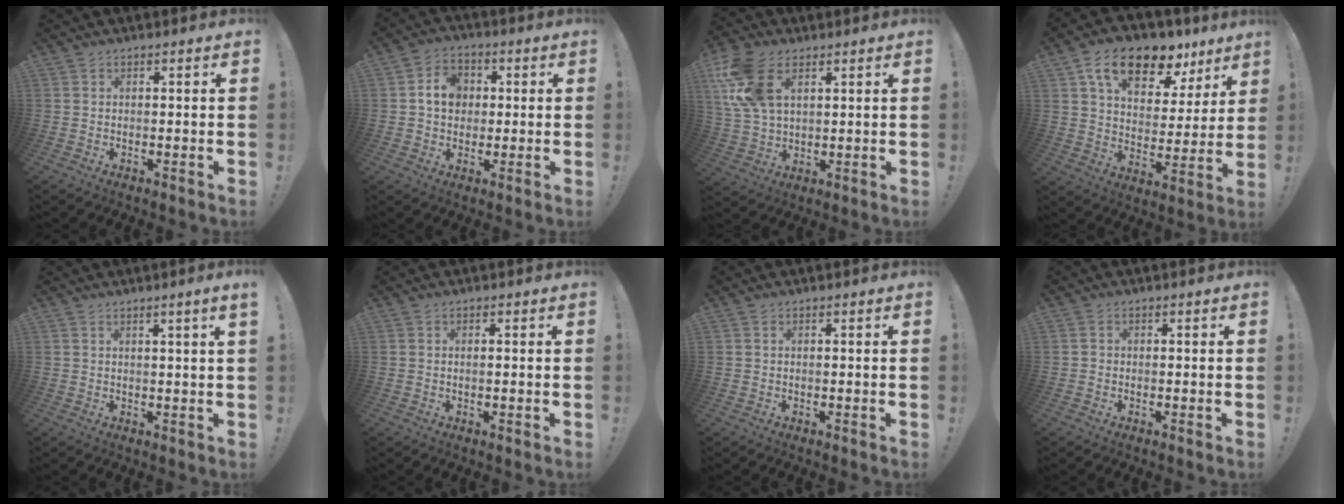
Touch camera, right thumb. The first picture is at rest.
{"total": 8.7, "force": [1.2, 7.2, 4.7], "torque": [-0.071, 0.013, 0.026]}
{"total": 14.8, "force": [6.0, 9.0, 10.1], "torque": [-0.208, -0.006, 0.115]}
{"total": 17.0, "force": [10.4, 9.0, 9.9], "torque": [-0.155, -0.056, 0.183]}
{"total": 2.4, "force": [1.3, -0.6, 1.9], "torque": [-0.031, -0.005, 0.020]}
{"total": 0.6, "force": [0.0, -0.1, 0.6], "torque": [-0.007, -0.002, -0.001]}
{"total": 0.0}
{"total": 0.8, "force": [-0.5, 0.6, 0.3], "torque": [-0.005, 0.003, -0.008]}